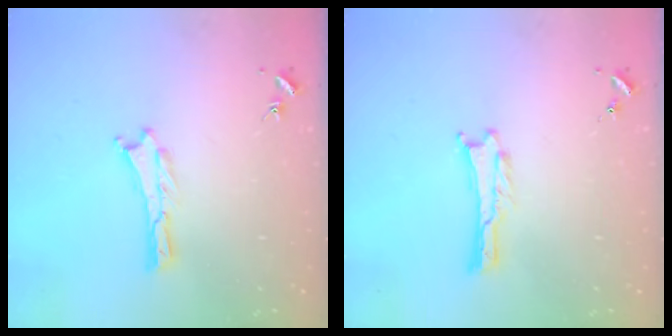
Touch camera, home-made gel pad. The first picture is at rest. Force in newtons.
{"total": 0.0}